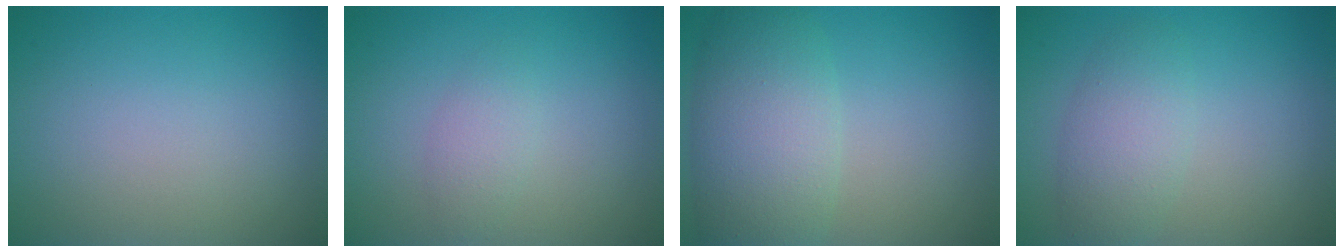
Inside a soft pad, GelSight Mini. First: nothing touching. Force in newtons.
{"total": 1.5, "press": 1.5, "slide": 0.1}
{"total": 6.7, "press": 6.7, "slide": 0.4}
{"total": 3.2, "press": 3.2, "slide": 0.1}